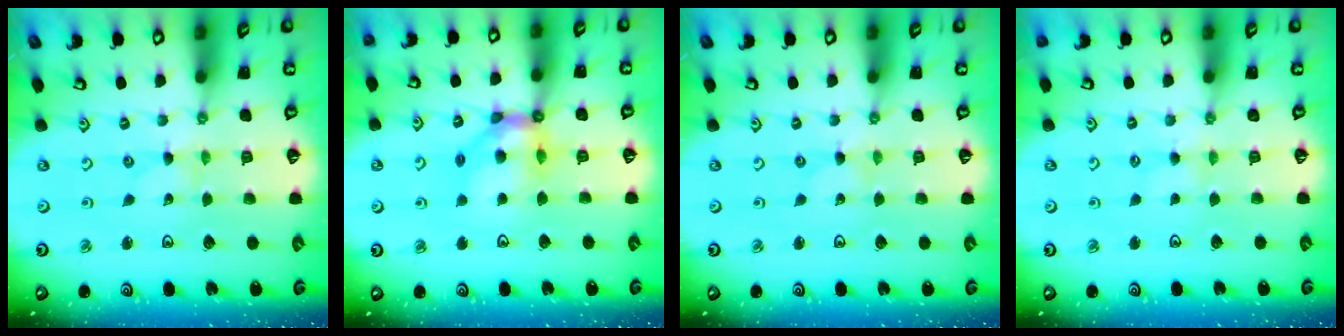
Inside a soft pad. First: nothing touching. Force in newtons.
{"total": 12.4, "press": 12.3, "slide": 1.5}
{"total": 0.0}
{"total": 2.5, "press": 2.4, "slide": 0.4}